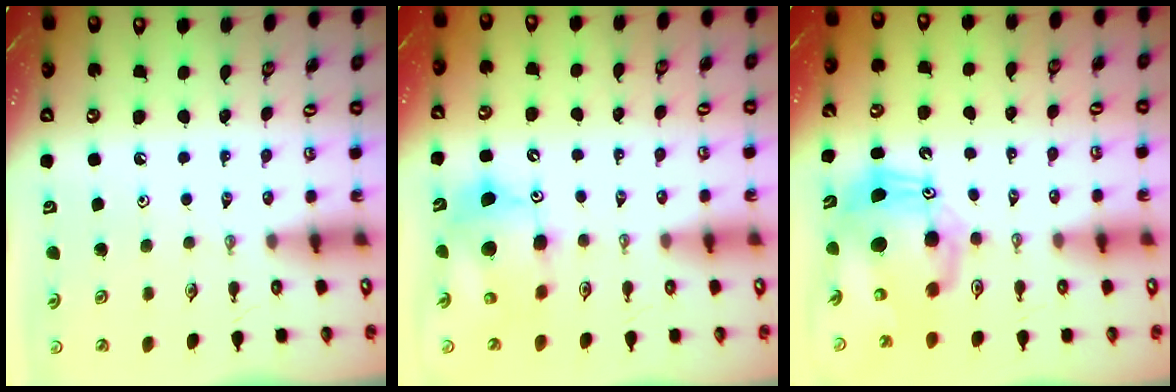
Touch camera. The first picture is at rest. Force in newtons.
{"total": 11.8, "press": 11.6, "slide": 2.1}
{"total": 12.5, "press": 12.3, "slide": 2.4}